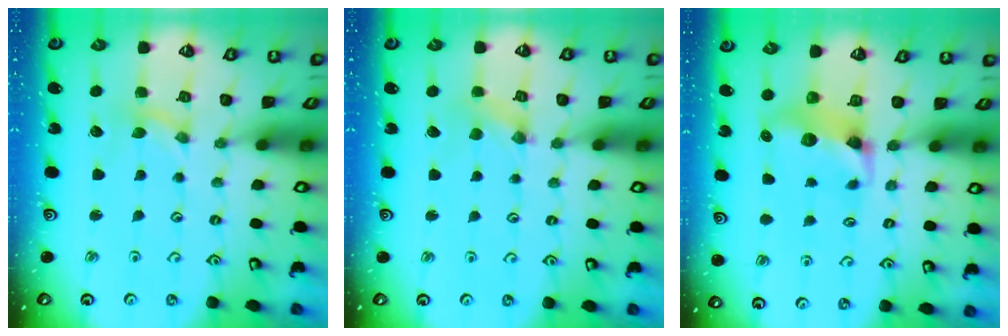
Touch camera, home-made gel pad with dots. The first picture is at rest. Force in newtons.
{"total": 0.0}
{"total": 7.1, "press": 7.1, "slide": 0.3}